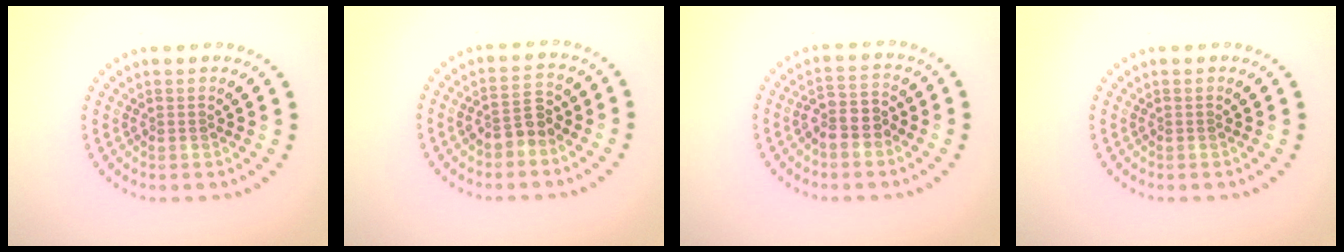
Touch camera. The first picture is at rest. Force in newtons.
{"total": 2.5, "press": 2.4, "slide": 0.7}
{"total": 2.8, "press": 2.5, "slide": 1.1}
{"total": 0.0}